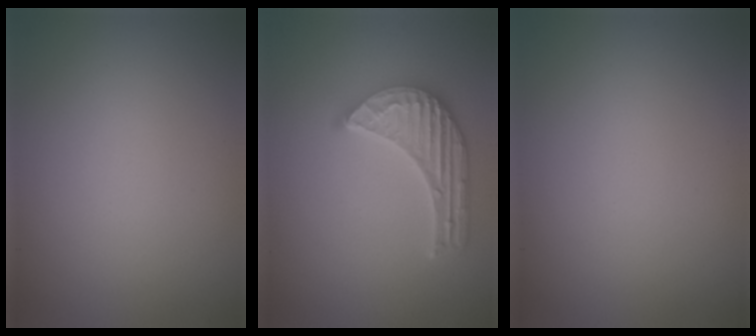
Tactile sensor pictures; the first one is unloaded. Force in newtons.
{"total": 6.0, "press": 4.5, "slide": 4.0}
{"total": 0.0}